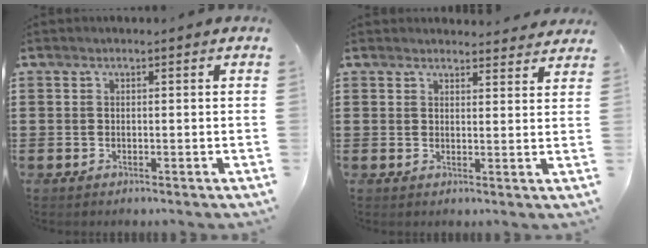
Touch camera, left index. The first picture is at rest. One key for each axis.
{"total": 2.4, "fx": 2.4, "fy": 0.4, "fz": 0.2, "tx": -0.002, "ty": -0.008, "tz": 0.044}